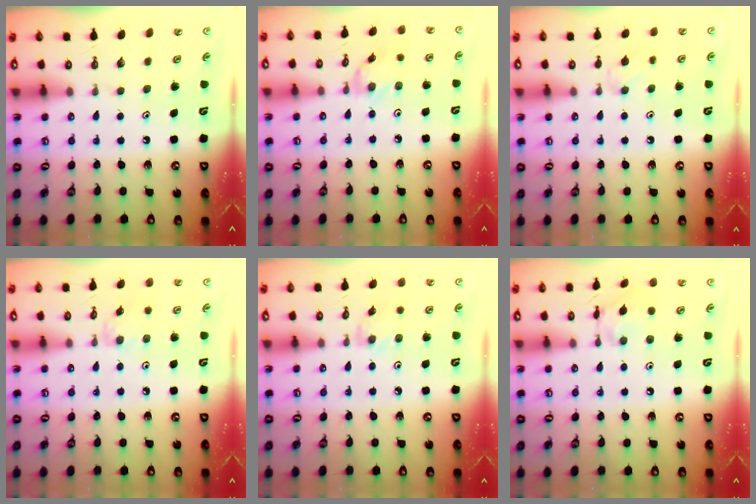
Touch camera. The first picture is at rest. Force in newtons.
{"total": 0.9, "press": 0.8, "slide": 0.3}
{"total": 4.6, "press": 4.6, "slide": 0.7}
{"total": 2.1, "press": 2.1, "slide": 0.4}
{"total": 1.9, "press": 1.9, "slide": 0.4}
{"total": 7.7, "press": 7.7, "slide": 0.4}